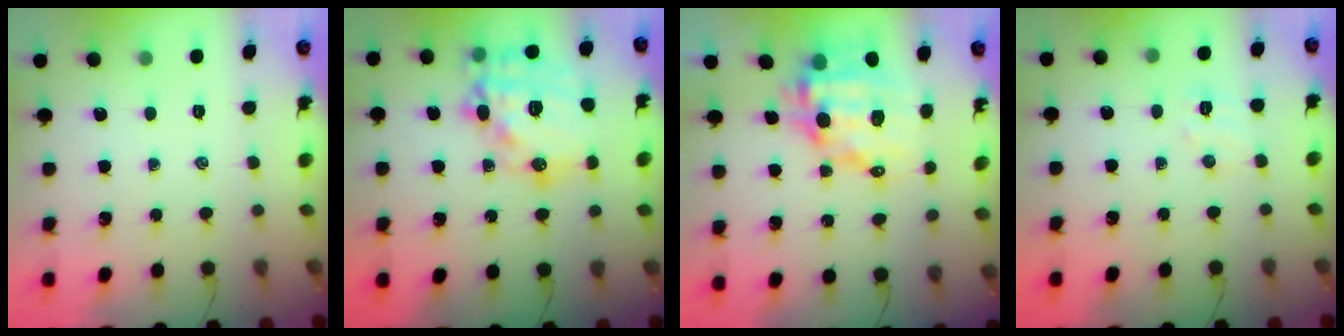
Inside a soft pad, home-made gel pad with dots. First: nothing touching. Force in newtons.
{"total": 21.8, "press": 21.5, "slide": 3.4}
{"total": 12.4, "press": 12.1, "slide": 2.9}
{"total": 4.8, "press": 4.7, "slide": 1.0}